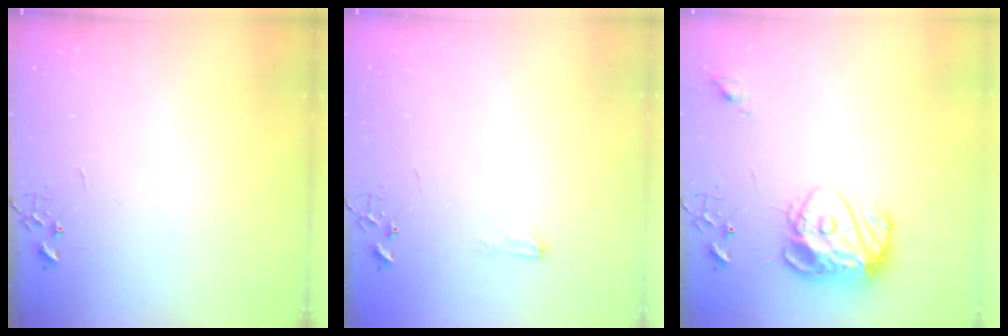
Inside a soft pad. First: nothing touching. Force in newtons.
{"total": 4.6, "press": 4.5, "slide": 0.6}
{"total": 14.7, "press": 14.6, "slide": 1.4}